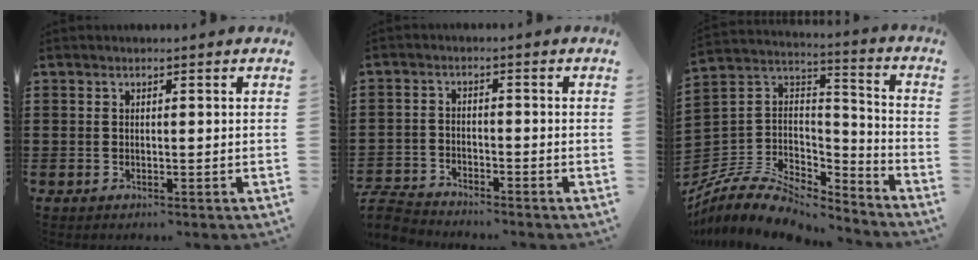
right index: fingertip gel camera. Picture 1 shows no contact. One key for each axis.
{"total": 3.5, "fx": -3.5, "fy": 0.5, "fz": 0.2, "tx": -0.023, "ty": -0.002, "tz": -0.079}
{"total": 8.8, "fx": -6.8, "fy": 4.1, "fz": 3.7, "tx": -0.080, "ty": 0.012, "tz": -0.130}